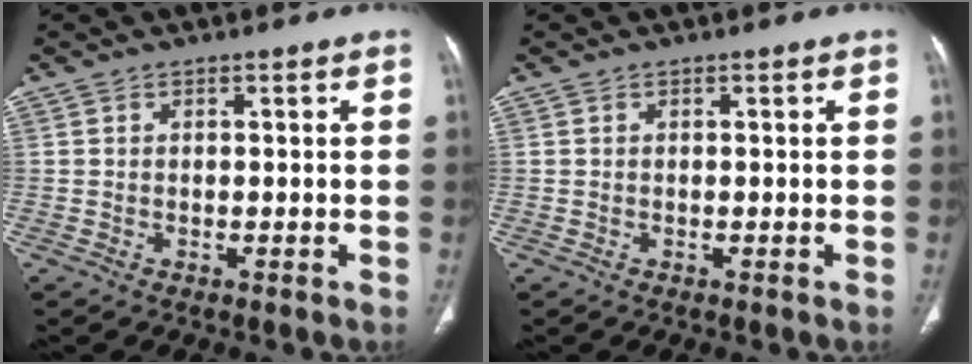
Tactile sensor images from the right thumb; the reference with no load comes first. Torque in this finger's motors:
{"motor_torque": [0.00, 0.00, 0.00, 0.00, 0.00]}